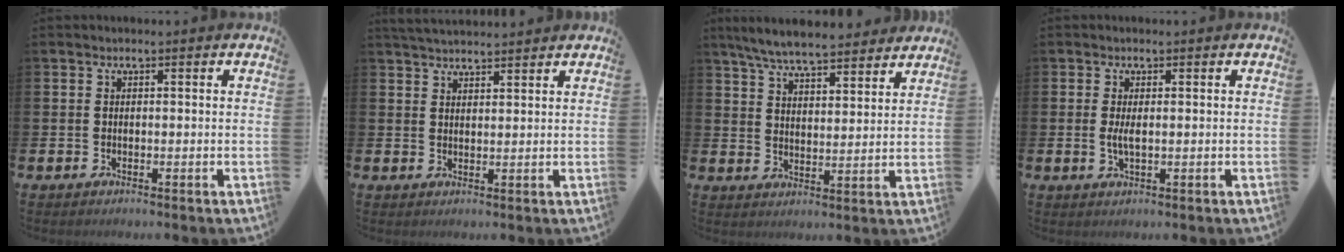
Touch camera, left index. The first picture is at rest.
{"total": 3.3, "force": [3.3, 0.3, 0.4], "torque": [-0.012, -0.013, 0.061]}
{"total": 7.1, "force": [6.8, 0.9, 2.1], "torque": [-0.068, -0.032, 0.123]}
{"total": 1.7, "force": [0.1, 0.5, 1.6], "torque": [-0.028, 0.001, 0.000]}